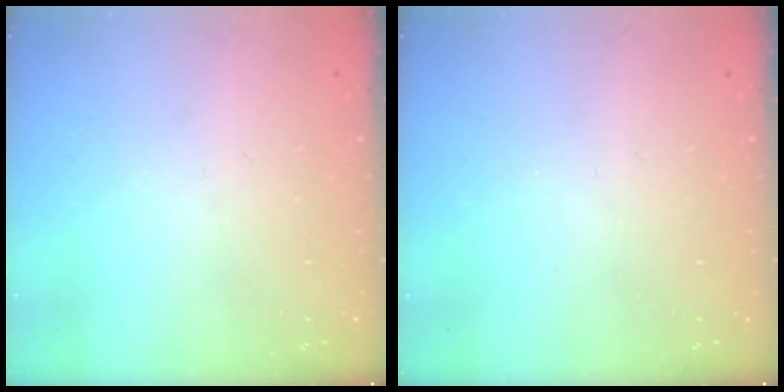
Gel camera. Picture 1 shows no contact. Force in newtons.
{"total": 0.0}